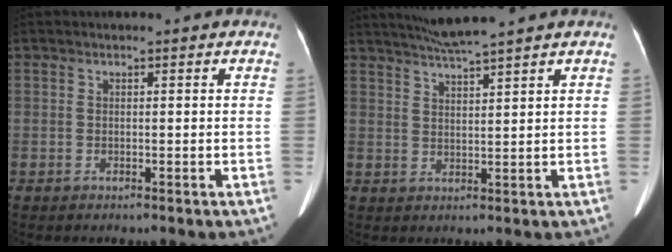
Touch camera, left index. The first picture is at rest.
{"total": 5.6, "force": [4.9, -1.3, 2.3], "torque": [-0.046, 0.010, 0.091]}